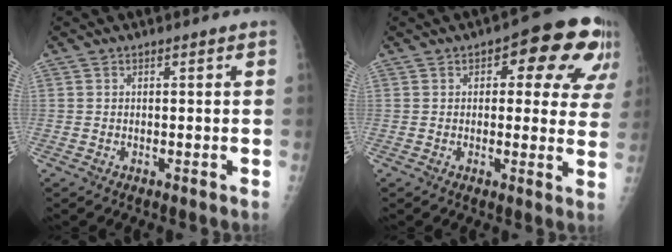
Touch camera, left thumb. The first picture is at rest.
{"total": 13.9, "force": [5.9, 6.6, 10.7], "torque": [-0.072, -0.003, 0.061]}